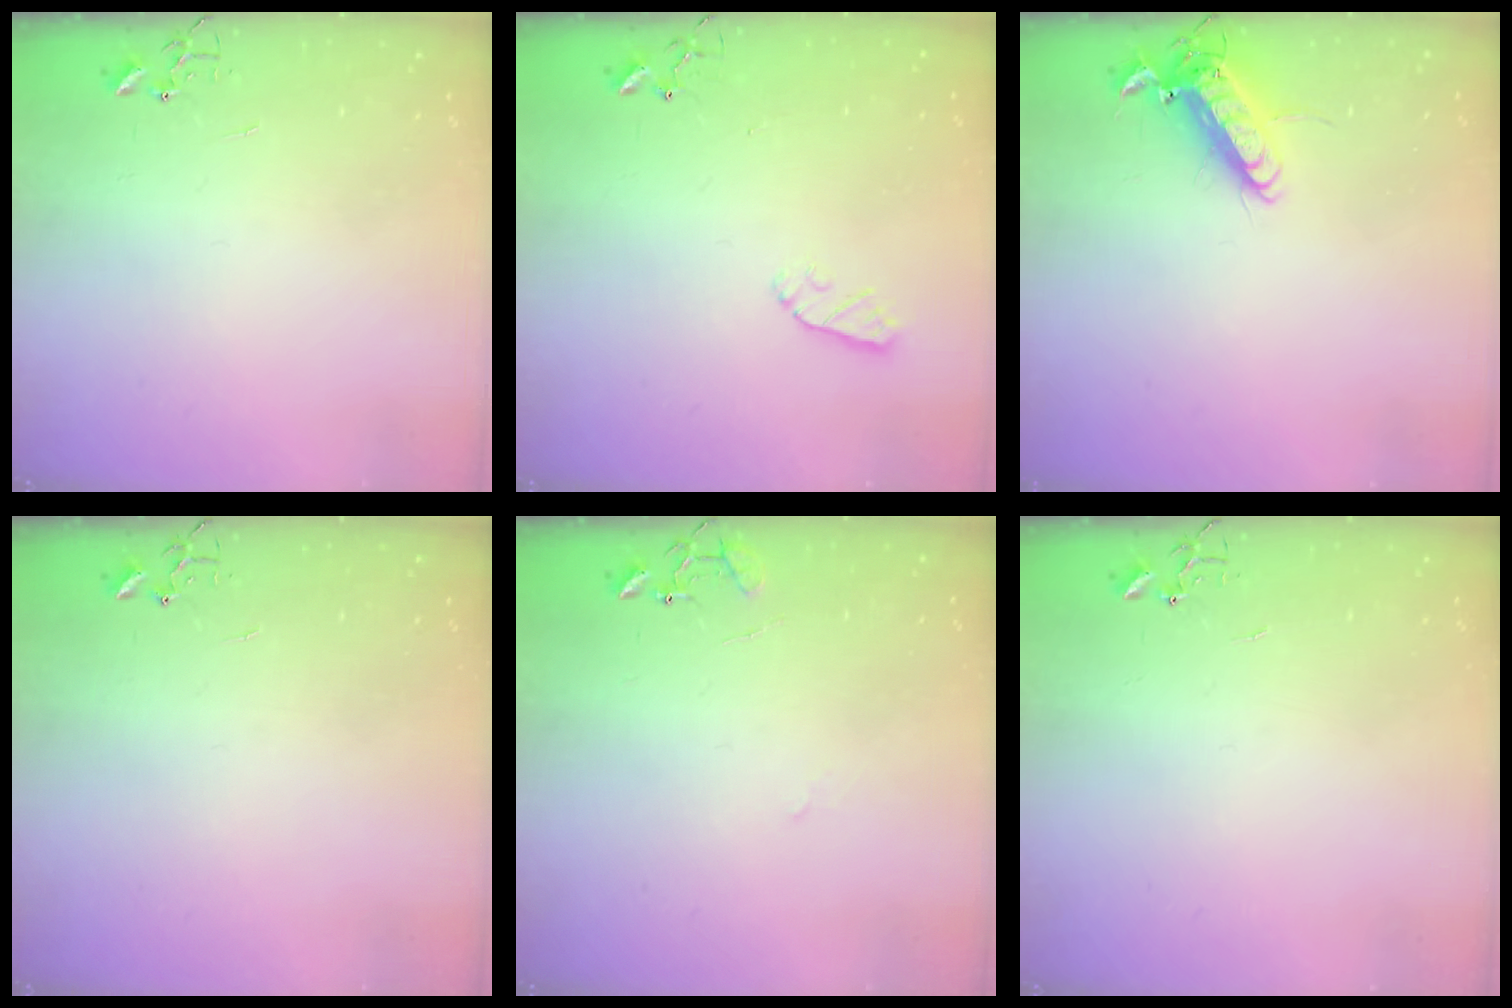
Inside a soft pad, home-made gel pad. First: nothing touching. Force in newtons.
{"total": 4.4, "press": 4.4, "slide": 0.6}
{"total": 13.2, "press": 13.0, "slide": 2.1}
{"total": 0.0}
{"total": 8.7, "press": 8.7, "slide": 0.8}
{"total": 0.0}